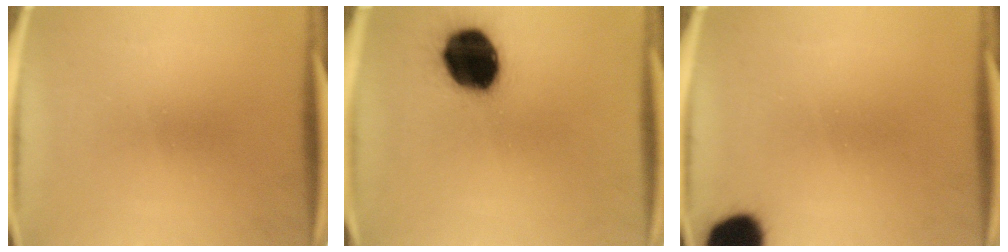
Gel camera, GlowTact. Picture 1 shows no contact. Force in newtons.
{"total": 19.6}
{"total": 10.5}